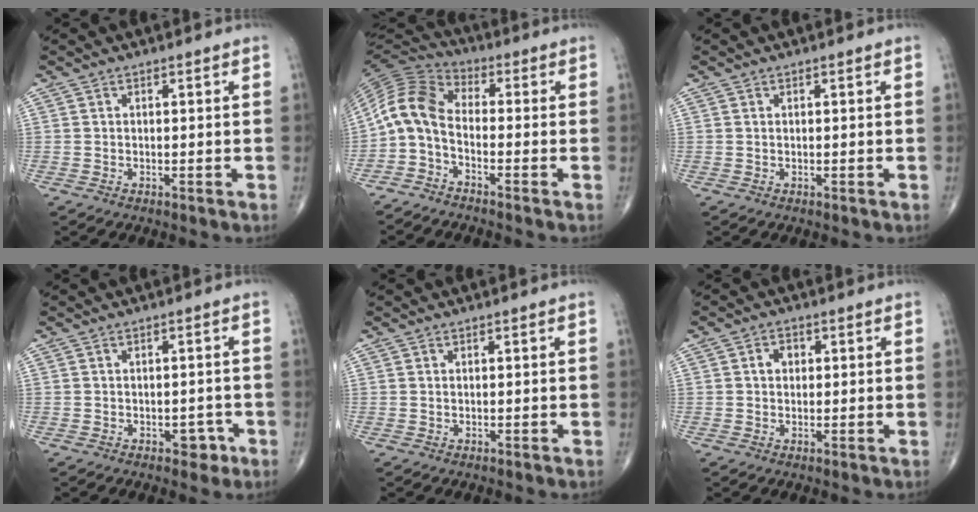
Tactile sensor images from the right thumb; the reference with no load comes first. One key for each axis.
{"total": 8.7, "fx": -2.3, "fy": 4.9, "fz": 6.8, "tx": -0.133, "ty": 0.048, "tz": -0.065}
{"total": 0.0}
{"total": 2.6, "fx": -1.3, "fy": 1.8, "fz": 1.4, "tx": -0.002, "ty": 0.007, "tz": -0.015}
{"total": 0.0}
{"total": 2.5, "fx": 0.5, "fy": 2.0, "fz": 1.4, "tx": -0.013, "ty": 0.007, "tz": 0.006}